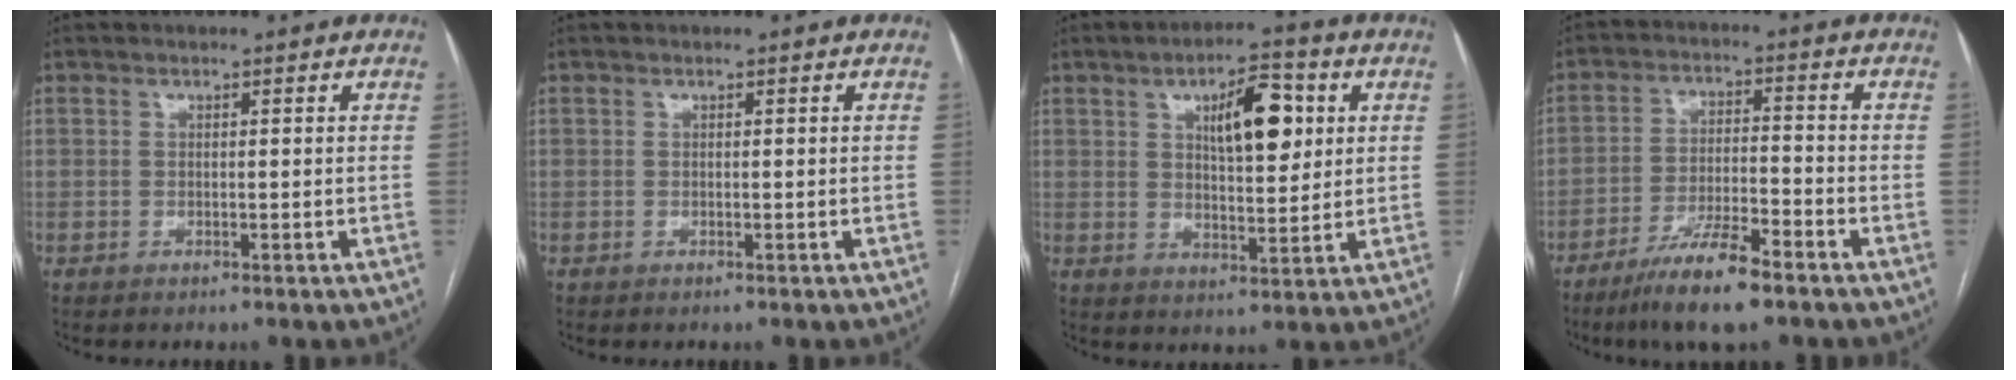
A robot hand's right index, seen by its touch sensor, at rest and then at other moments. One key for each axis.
{"total": 0.0}
{"total": 9.8, "fx": 3.3, "fy": 3.3, "fz": 8.7, "tx": -0.132, "ty": 0.012, "tz": 0.055}
{"total": 9.7, "fx": -6.8, "fy": 1.2, "fz": 6.8, "tx": -0.126, "ty": -0.017, "tz": -0.121}